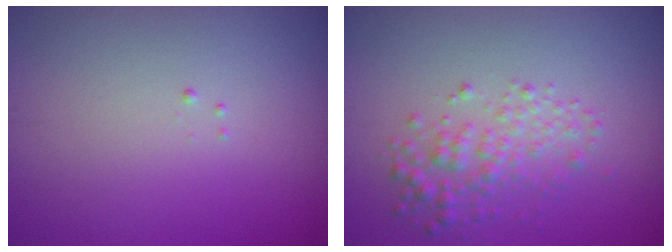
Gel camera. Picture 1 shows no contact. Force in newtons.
{"total": 2.6, "press": 2.6, "slide": 0.0}